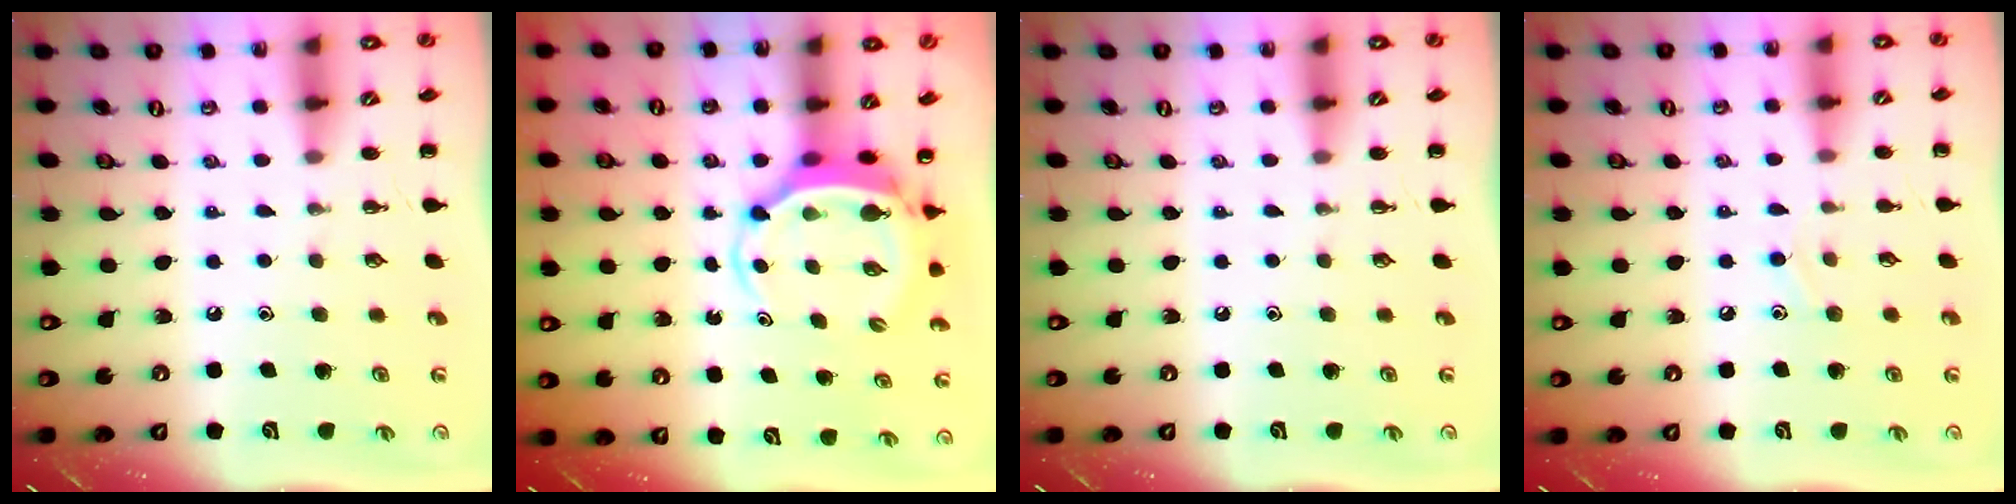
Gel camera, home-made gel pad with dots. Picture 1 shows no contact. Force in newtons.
{"total": 5.1, "press": 5.0, "slide": 1.0}
{"total": 0.0}
{"total": 6.2, "press": 5.9, "slide": 2.2}